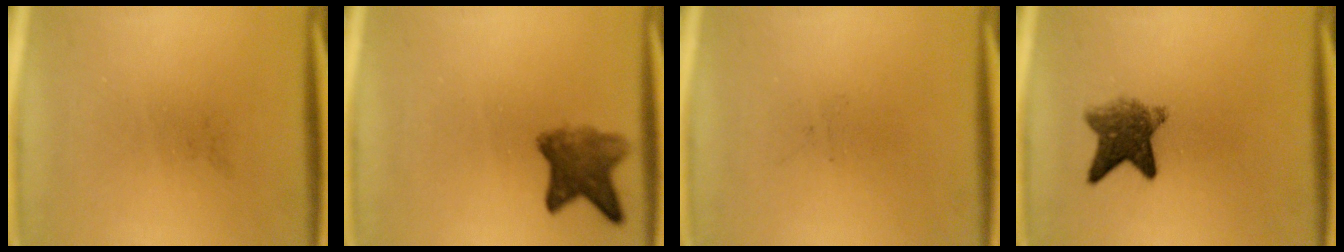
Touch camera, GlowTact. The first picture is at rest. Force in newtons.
{"total": 5.8}
{"total": 0.0}
{"total": 6.1}